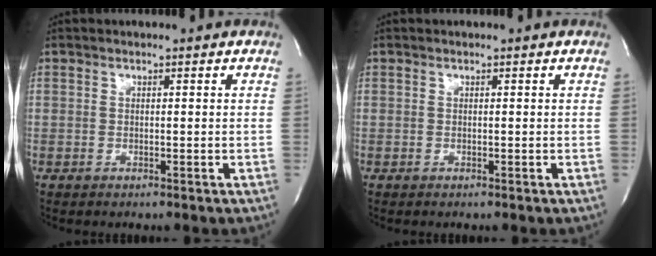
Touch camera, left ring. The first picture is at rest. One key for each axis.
{"total": 0.0}